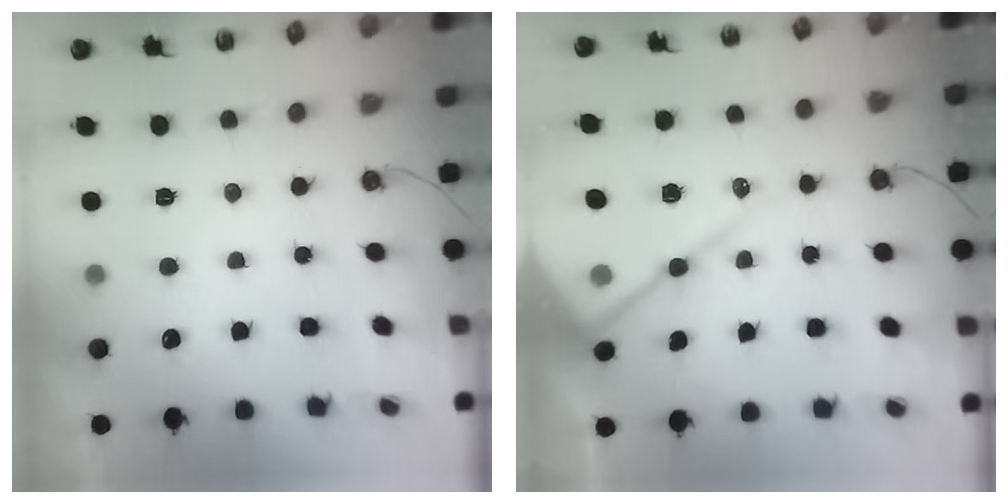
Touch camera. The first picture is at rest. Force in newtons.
{"total": 17.8, "press": 17.8, "slide": 1.6}